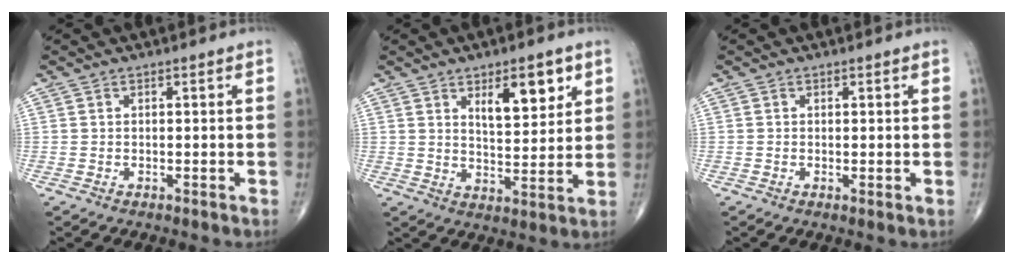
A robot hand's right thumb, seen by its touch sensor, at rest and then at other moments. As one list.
[{"total": 9.4, "force": [4.6, 3.7, 7.3], "torque": [-0.089, -0.032, 0.076]}, {"total": 0.6, "force": [0.1, 0.1, 0.6], "torque": [-0.014, -0.004, -0.001]}]